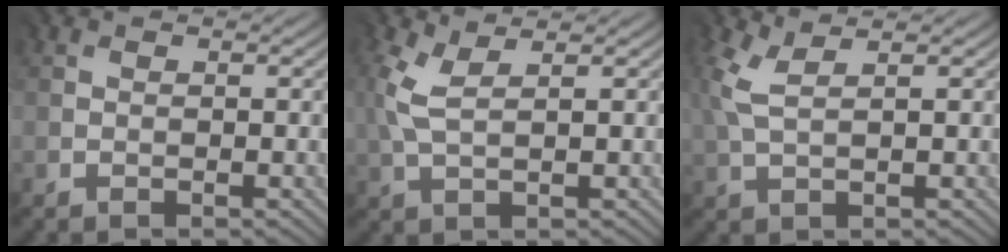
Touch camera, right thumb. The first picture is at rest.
{"total": 2.9, "force": [1.5, 0.7, 2.4], "torque": [-0.067, 0.006, 0.032]}
{"total": 2.7, "force": [1.6, 0.6, 2.1], "torque": [-0.056, 0.008, 0.036]}